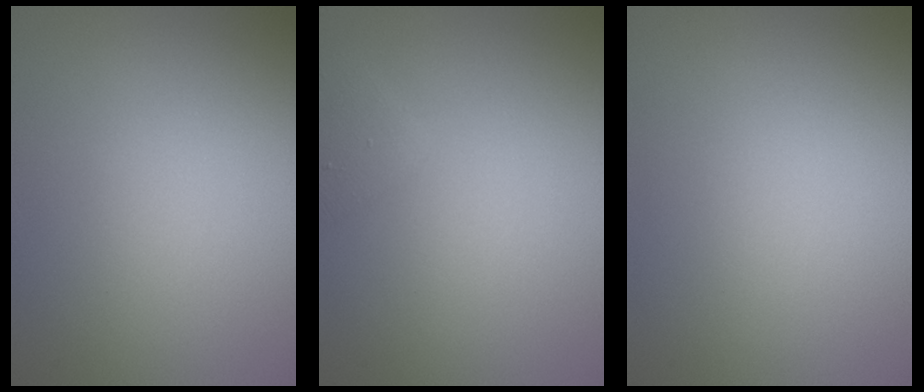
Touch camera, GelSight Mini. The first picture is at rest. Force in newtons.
{"total": 1.4, "press": 1.4, "slide": 0.1}
{"total": 0.0}